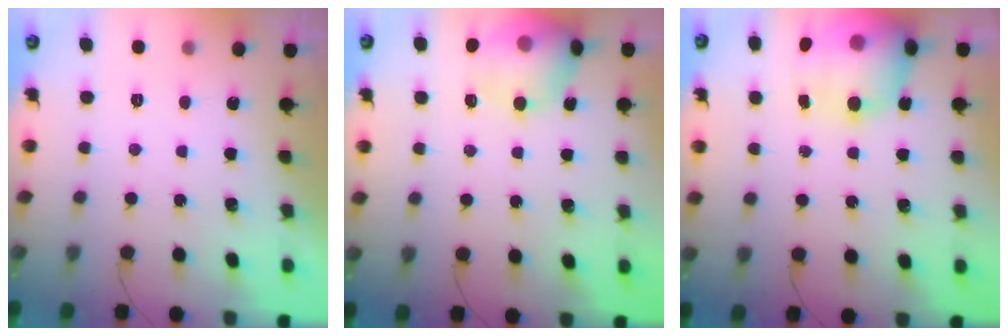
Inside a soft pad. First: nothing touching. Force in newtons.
{"total": 14.0, "press": 13.9, "slide": 2.0}
{"total": 18.8, "press": 18.3, "slide": 4.3}